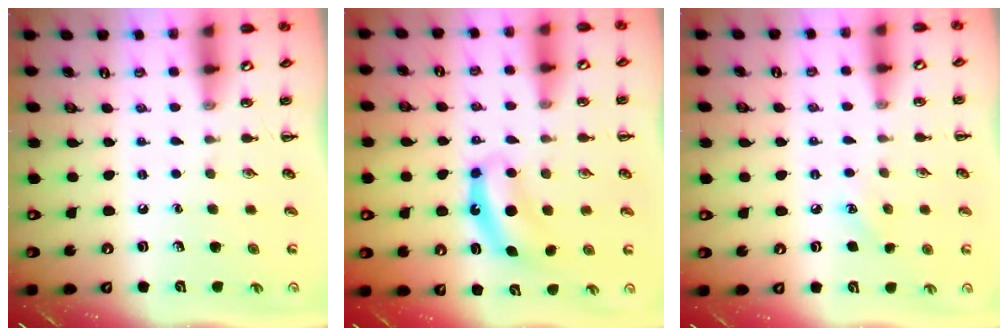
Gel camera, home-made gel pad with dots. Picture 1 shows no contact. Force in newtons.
{"total": 7.1, "press": 7.0, "slide": 0.4}
{"total": 4.6, "press": 4.4, "slide": 1.3}